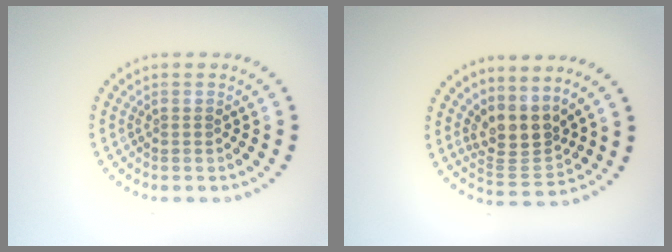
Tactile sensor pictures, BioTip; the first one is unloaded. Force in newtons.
{"total": 3.7, "press": 2.7, "slide": 2.5}